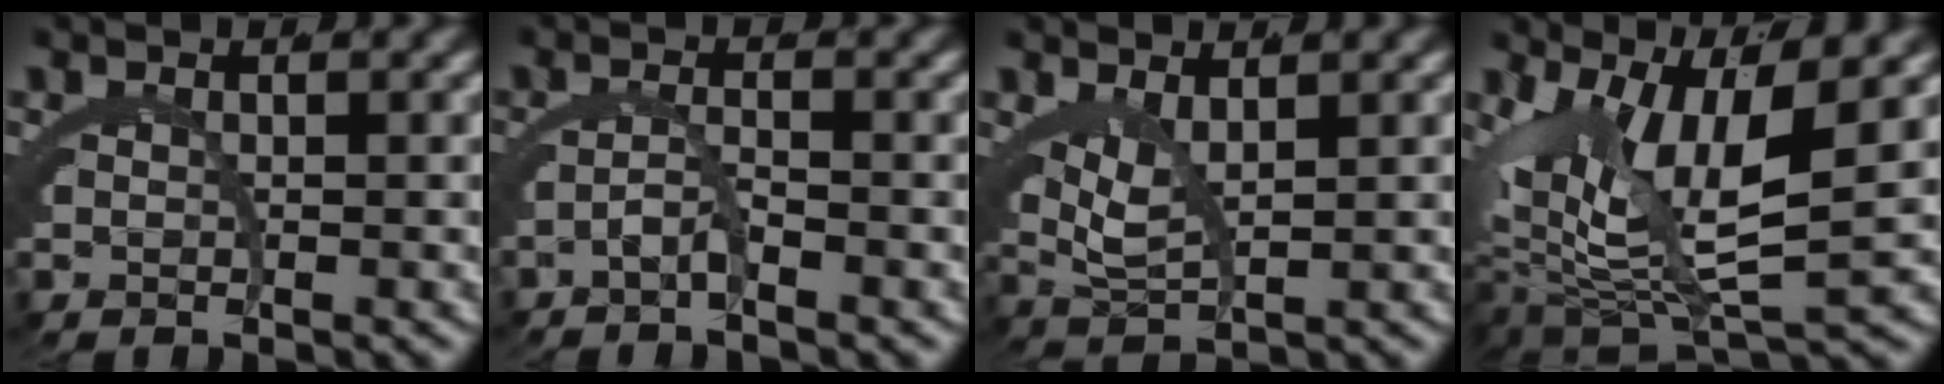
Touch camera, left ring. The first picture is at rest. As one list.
[{"total": 2.5, "force": [-1.7, -1.9, -0.2], "torque": [0.025, 0.010, -0.037]}, {"total": 2.7, "force": [0.9, 1.2, 2.2], "torque": [-0.044, -0.003, 0.016]}, {"total": 8.1, "force": [-0.5, 4.2, 6.9], "torque": [-0.119, -0.017, -0.003]}]